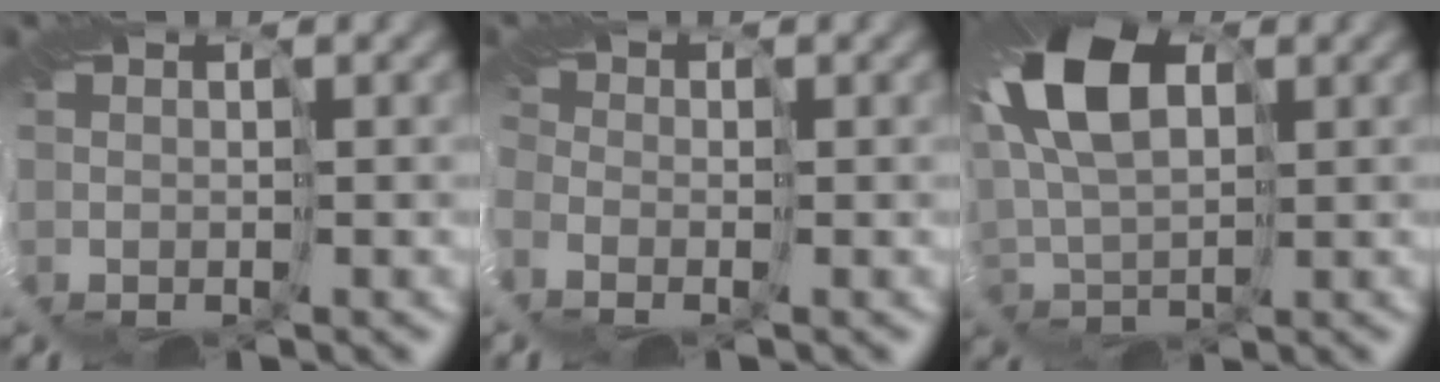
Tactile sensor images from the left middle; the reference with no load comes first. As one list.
[{"total": 1.8, "force": [-1.5, 1.0, 0.0], "torque": [-0.013, -0.012, -0.025]}, {"total": 9.4, "force": [3.8, 5.1, 7.0], "torque": [-0.169, 0.025, 0.063]}]